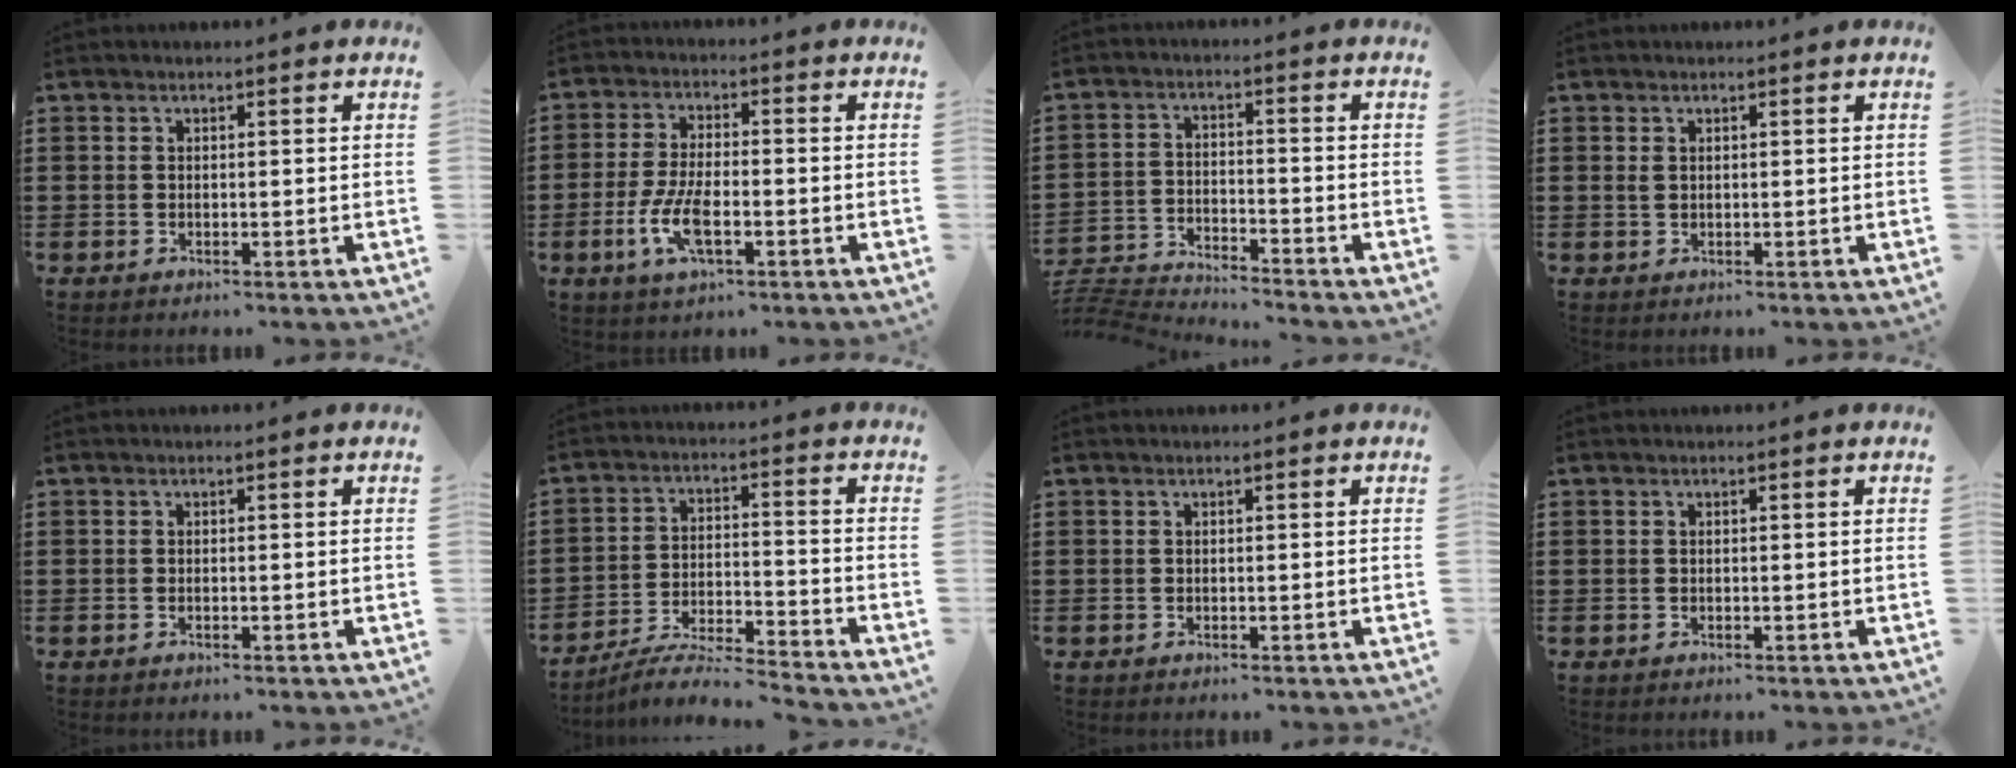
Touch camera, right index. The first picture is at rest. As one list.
[{"total": 7.0, "force": [-2.3, 2.6, 6.1], "torque": [-0.141, -0.010, -0.048]}, {"total": 4.5, "force": [-4.5, -0.1, 0.2], "torque": [-0.022, -0.006, -0.099]}, {"total": 0.7, "force": [0.3, 0.4, 0.5], "torque": [-0.012, 0.002, 0.005]}, {"total": 0.0}, {"total": 6.5, "force": [-6.2, 0.0, 1.8], "torque": [-0.039, -0.003, -0.123]}, {"total": 0.0}, {"total": 0.0}]